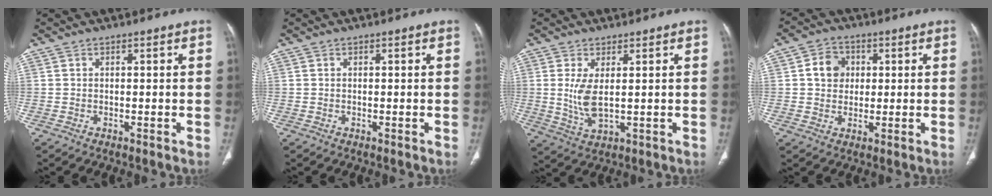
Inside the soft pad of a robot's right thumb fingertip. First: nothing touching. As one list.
[{"total": 0.0}, {"total": 5.7, "force": [0.8, 2.2, 5.2], "torque": [-0.115, -0.016, 0.025]}, {"total": 5.9, "force": [1.0, 5.1, 2.8], "torque": [-0.024, 0.004, 0.013]}]